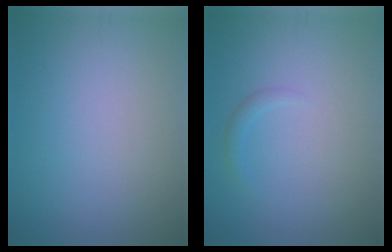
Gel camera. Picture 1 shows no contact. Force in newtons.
{"total": 0.9, "press": 0.9, "slide": 0.0}